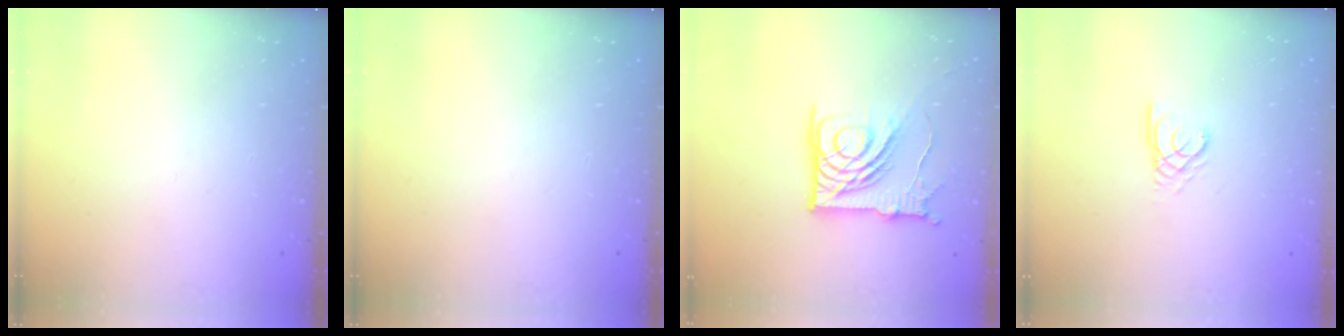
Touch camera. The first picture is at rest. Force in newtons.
{"total": 0.0}
{"total": 16.6, "press": 16.5, "slide": 1.8}
{"total": 2.6, "press": 2.6, "slide": 0.1}